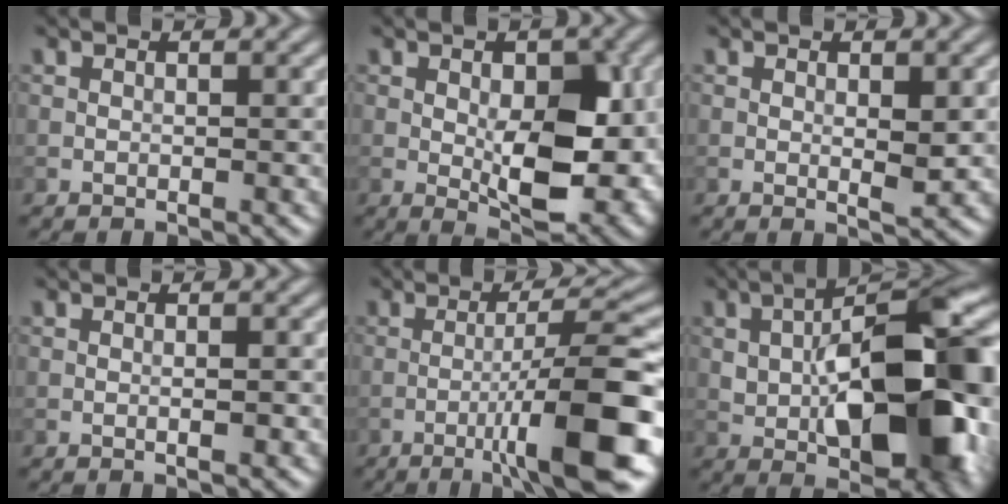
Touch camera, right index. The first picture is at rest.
{"total": 7.5, "force": [-0.2, 3.6, 6.6], "torque": [-0.102, -0.010, 0.004]}
{"total": 1.8, "force": [0.2, 0.4, 1.7], "torque": [-0.028, -0.005, 0.004]}
{"total": 1.0, "force": [0.0, 0.1, 1.0], "torque": [-0.016, -0.001, 0.000]}
{"total": 10.0, "force": [-3.5, 1.2, 9.3], "torque": [-0.134, 0.017, -0.056]}
{"total": 15.1, "force": [-0.8, 7.9, 12.8], "torque": [-0.175, 0.003, -0.011]}